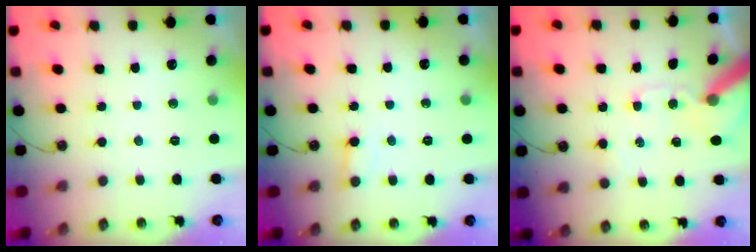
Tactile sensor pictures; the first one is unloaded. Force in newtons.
{"total": 5.4, "press": 5.4, "slide": 0.8}
{"total": 12.1, "press": 12.0, "slide": 2.0}